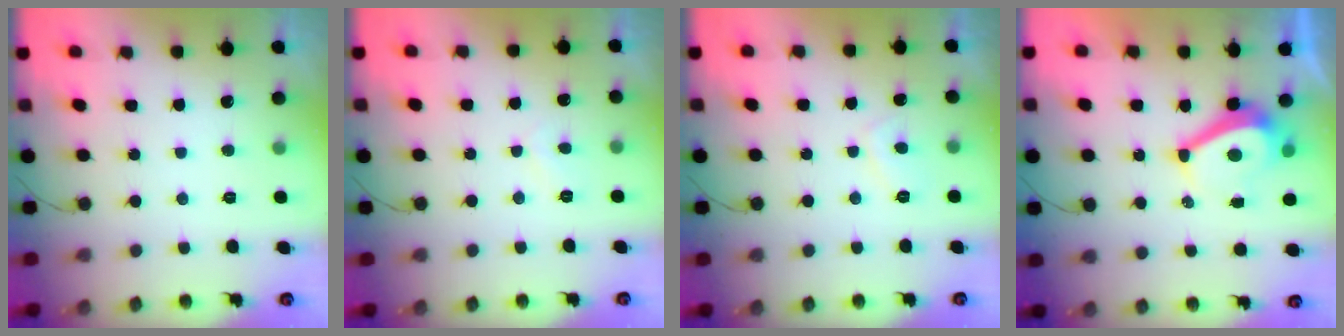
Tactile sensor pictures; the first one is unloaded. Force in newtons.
{"total": 1.9, "press": 1.8, "slide": 0.5}
{"total": 2.9, "press": 2.8, "slide": 0.9}
{"total": 7.2, "press": 7.1, "slide": 0.7}